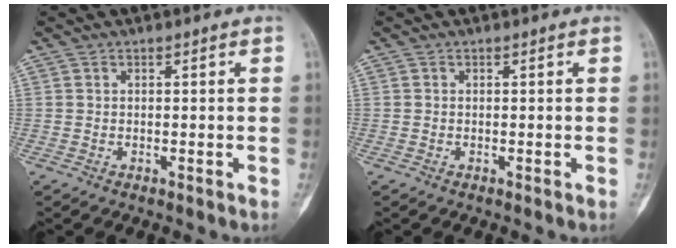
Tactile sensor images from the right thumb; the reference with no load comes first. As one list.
[{"total": 0.0}]